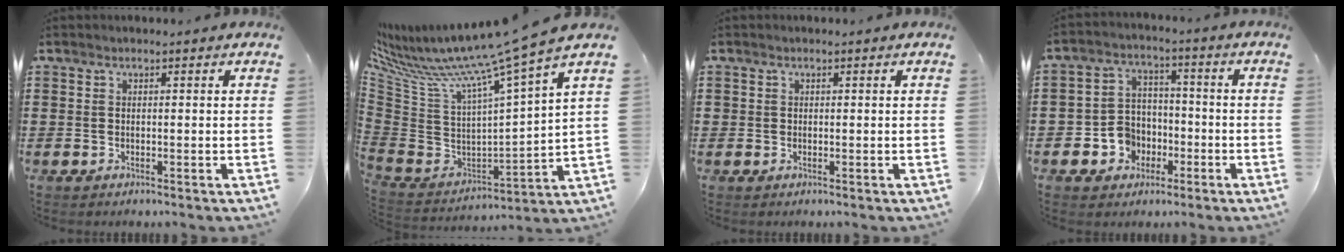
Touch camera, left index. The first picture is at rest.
{"total": 10.3, "force": [8.7, -1.2, 5.5], "torque": [-0.137, -0.077, 0.131]}
{"total": 0.6, "force": [0.1, 0.5, 0.1], "torque": [-0.003, 0.004, 0.001]}
{"total": 6.0, "force": [-2.2, 5.3, 1.8], "torque": [-0.058, 0.014, -0.043]}